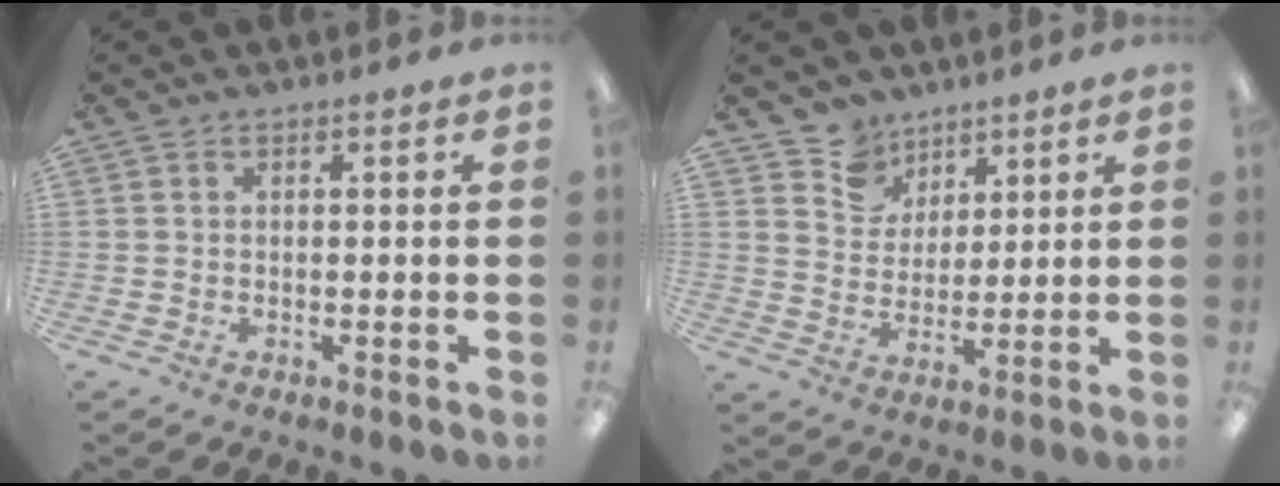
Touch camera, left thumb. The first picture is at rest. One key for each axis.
{"total": 8.0, "fx": 5.9, "fy": 5.4, "fz": -0.2, "tx": -0.011, "ty": -0.042, "tz": 0.113}